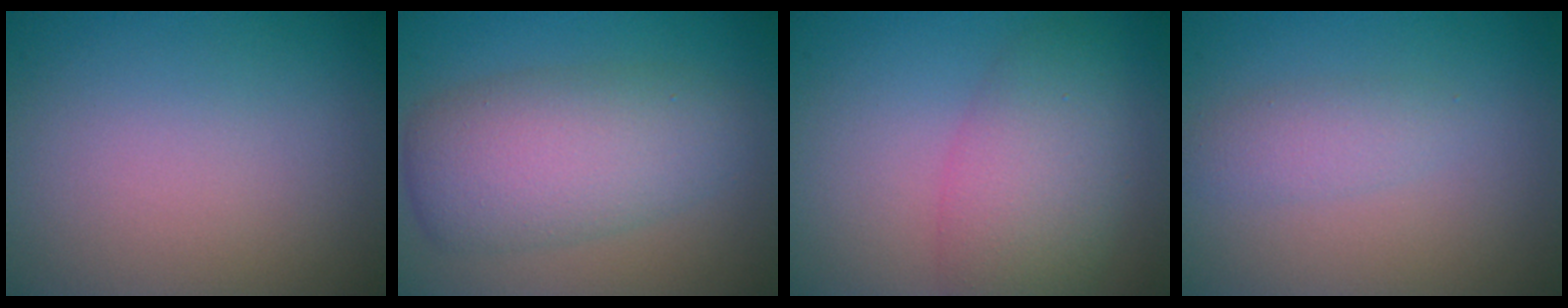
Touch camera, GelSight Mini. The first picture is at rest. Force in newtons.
{"total": 6.7, "press": 6.7, "slide": 0.0}
{"total": 5.4, "press": 5.4, "slide": 0.3}
{"total": 1.8, "press": 1.8, "slide": 0.0}